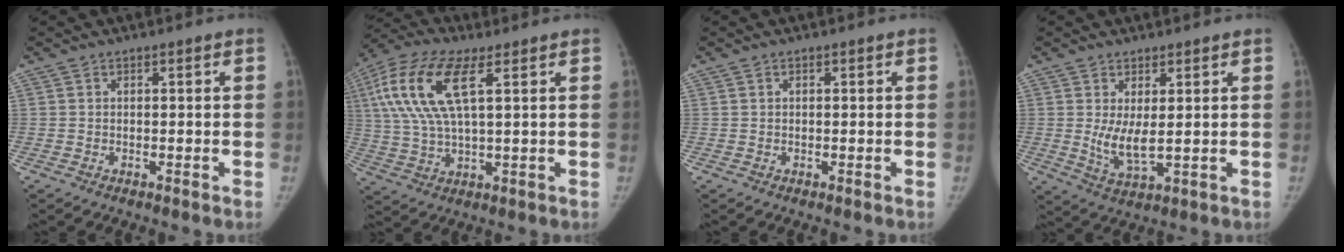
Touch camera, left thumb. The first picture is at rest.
{"total": 15.2, "force": [5.1, 5.8, 13.1], "torque": [-0.295, 0.010, 0.095]}
{"total": 0.0}
{"total": 5.5, "force": [0.7, 2.0, 5.1], "torque": [-0.097, -0.023, 0.022]}